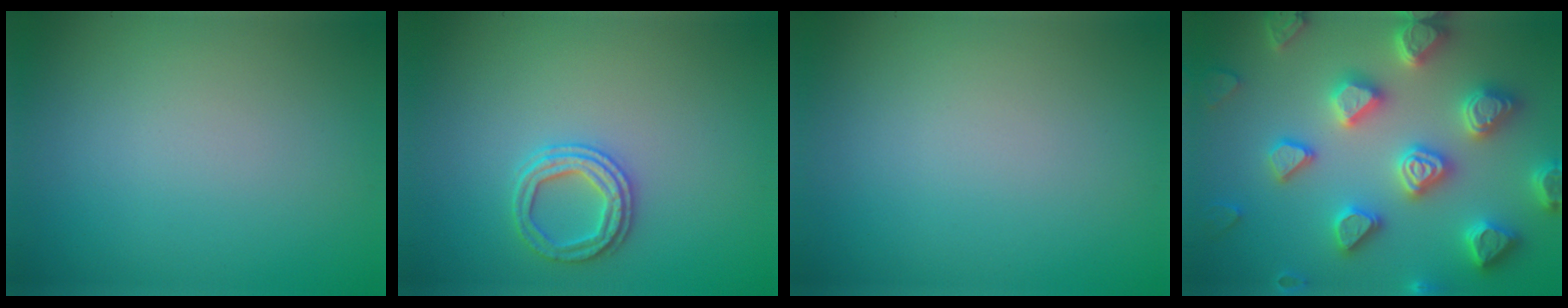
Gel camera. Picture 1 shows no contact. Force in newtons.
{"total": 2.4, "press": 2.4, "slide": 0.4}
{"total": 0.0}
{"total": 7.4, "press": 7.3, "slide": 1.6}